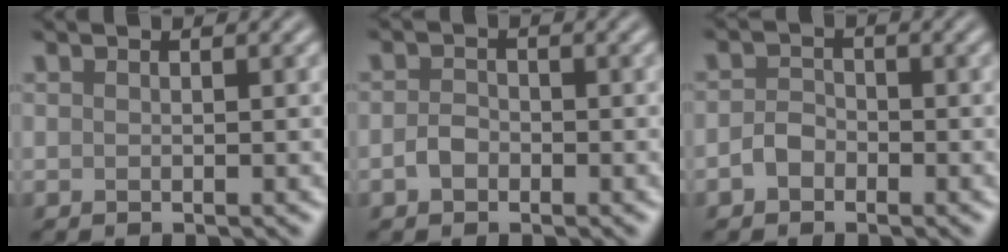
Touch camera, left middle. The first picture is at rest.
{"total": 1.4, "force": [-0.6, 1.1, 0.7], "torque": [-0.015, 0.002, -0.015]}
{"total": 1.7, "force": [-0.9, 1.2, 0.7], "torque": [-0.012, 0.004, -0.020]}